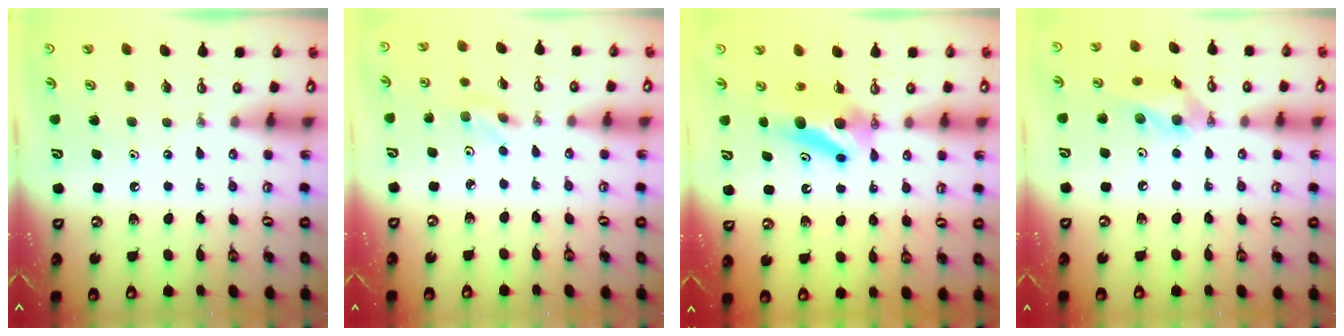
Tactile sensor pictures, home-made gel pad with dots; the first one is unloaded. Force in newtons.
{"total": 2.5, "press": 2.5, "slide": 0.5}
{"total": 8.3, "press": 5.9, "slide": 5.8}
{"total": 11.3, "press": 11.1, "slide": 1.8}